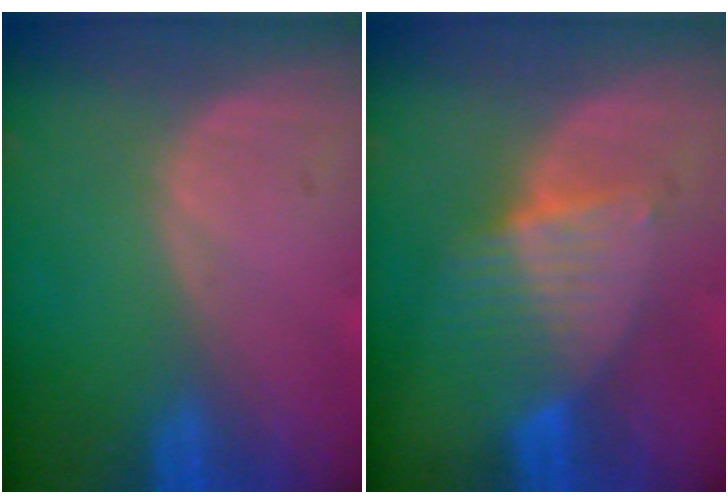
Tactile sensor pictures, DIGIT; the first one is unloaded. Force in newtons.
{"total": 6.4, "press": 6.2, "slide": 1.8}